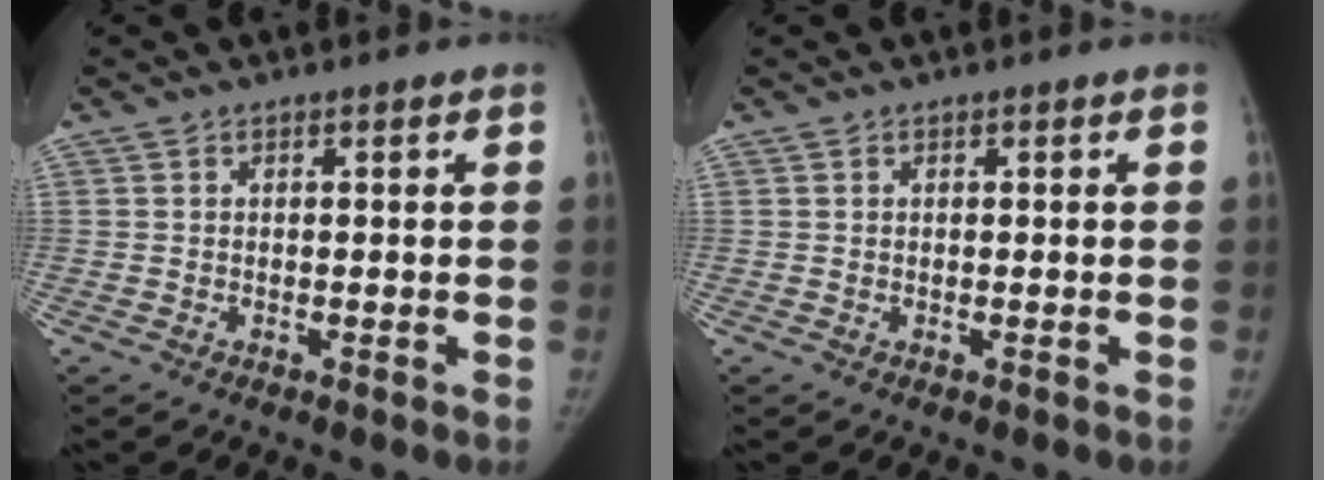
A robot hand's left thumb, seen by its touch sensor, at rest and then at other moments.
{"total": 0.0}